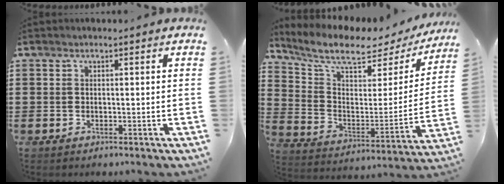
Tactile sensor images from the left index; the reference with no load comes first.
{"total": 8.7, "force": [7.1, 2.4, 4.4], "torque": [-0.111, -0.046, 0.118]}